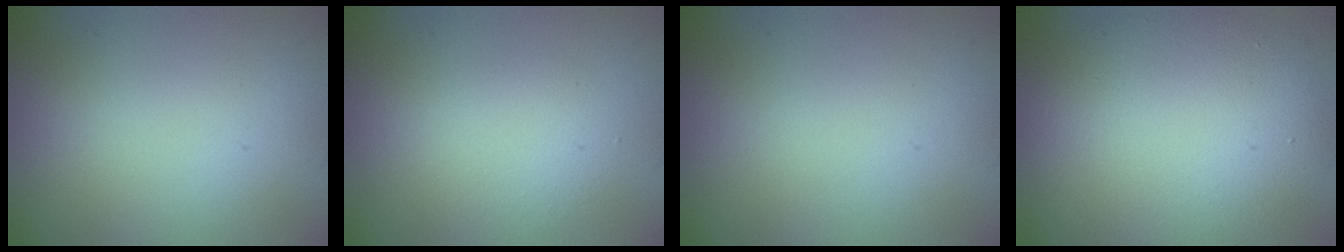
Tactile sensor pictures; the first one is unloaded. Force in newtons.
{"total": 2.4, "press": 2.4, "slide": 0.2}
{"total": 0.0}
{"total": 10.7, "press": 10.7, "slide": 0.5}